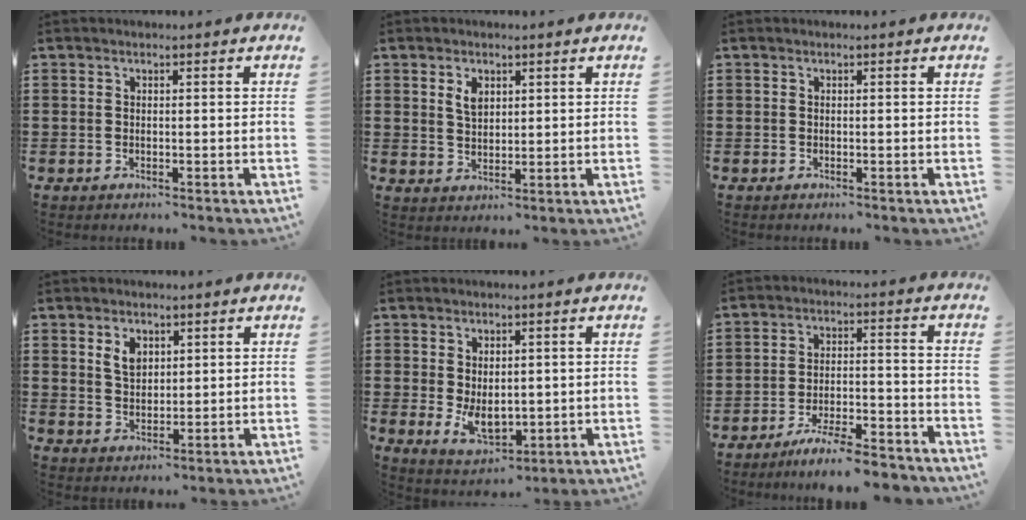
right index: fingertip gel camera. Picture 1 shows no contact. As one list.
[{"total": 2.8, "force": [1.4, 1.6, 1.9], "torque": [-0.042, 0.006, 0.025]}, {"total": 0.0}, {"total": 3.5, "force": [1.7, 2.3, 2.1], "torque": [-0.049, 0.008, 0.031]}, {"total": 5.0, "force": [0.0, 3.3, 3.8], "torque": [-0.064, -0.003, -0.002]}, {"total": 6.9, "force": [-6.3, 0.3, 2.9], "torque": [-0.057, 0.000, -0.121]}]